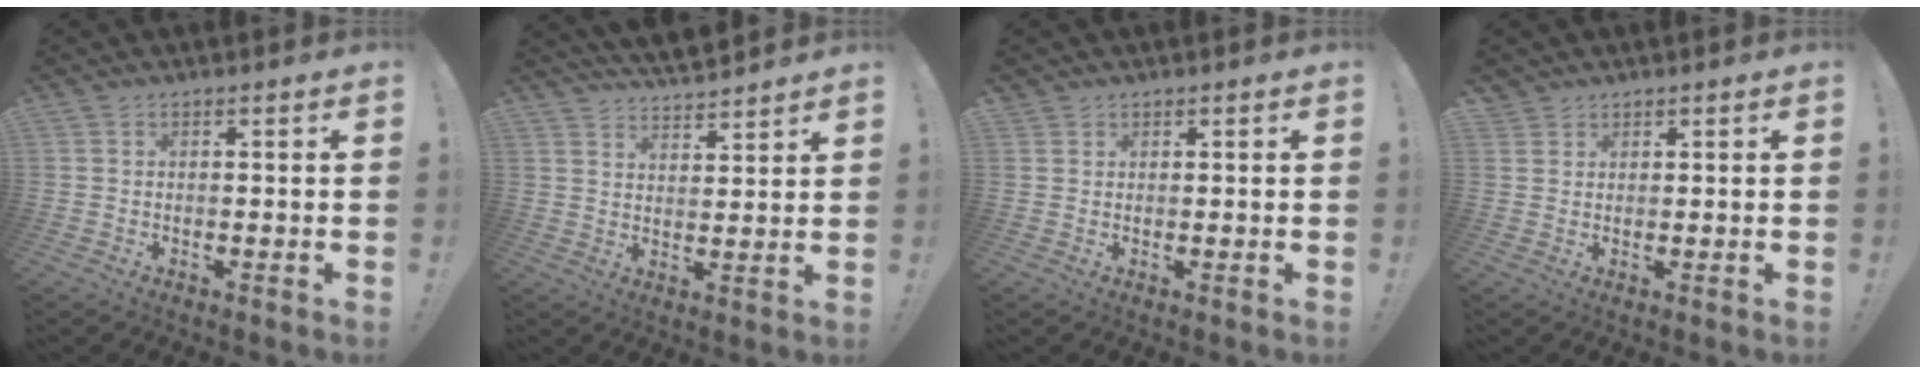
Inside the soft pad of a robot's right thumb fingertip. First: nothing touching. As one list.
[{"total": 6.1, "force": [5.6, 1.6, 1.5], "torque": [-0.026, -0.046, 0.103]}, {"total": 1.3, "force": [1.1, 0.7, 0.1], "torque": [0.002, -0.006, 0.021]}, {"total": 1.9, "force": [1.7, 0.9, 0.1], "torque": [0.001, -0.010, 0.032]}]